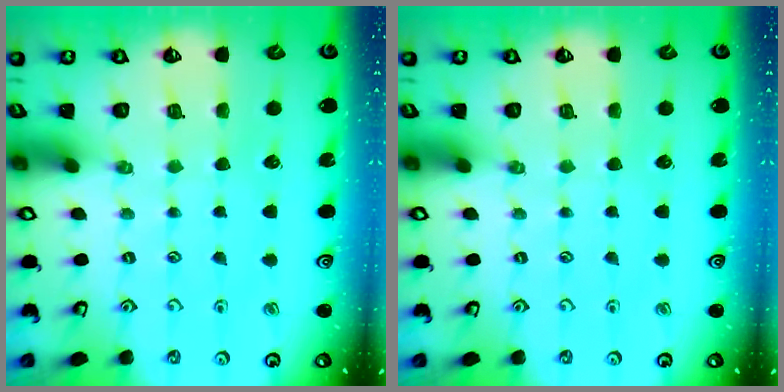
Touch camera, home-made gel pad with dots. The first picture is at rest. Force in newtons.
{"total": 0.0}